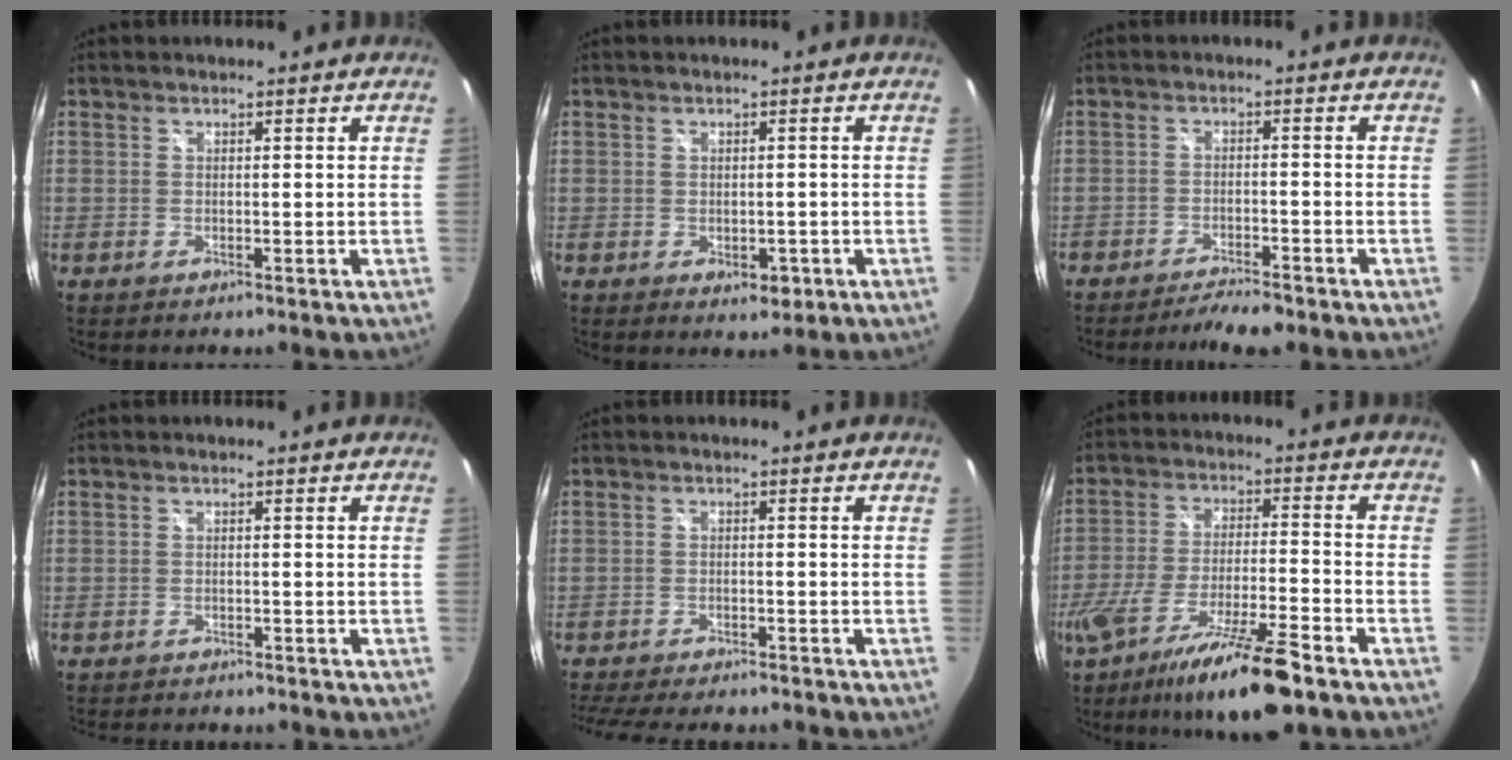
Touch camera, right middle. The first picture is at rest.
{"total": 2.4, "force": [-0.8, 1.8, 1.4], "torque": [-0.021, -0.004, -0.008]}
{"total": 6.1, "force": [-5.5, 1.0, 2.4], "torque": [-0.058, 0.000, -0.084]}
{"total": 5.3, "force": [-4.9, 1.3, 1.5], "torque": [-0.038, -0.011, -0.072]}
{"total": 12.1, "force": [-10.7, 2.9, 5.0], "torque": [-0.119, -0.019, -0.166]}
{"total": 17.2, "force": [-11.9, 1.9, 12.2], "torque": [-0.235, -0.044, -0.203]}